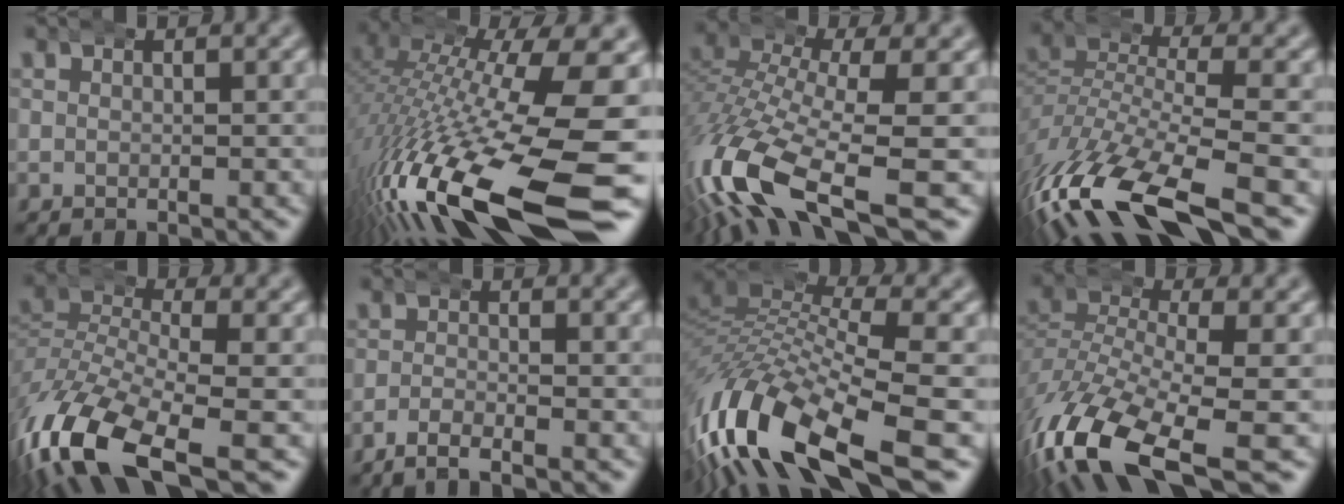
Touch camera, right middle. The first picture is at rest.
{"total": 16.3, "force": [-5.9, 6.5, 13.7], "torque": [-0.245, -0.050, -0.059]}
{"total": 10.3, "force": [-4.5, 5.1, 7.7], "torque": [-0.196, -0.046, -0.055]}
{"total": 9.5, "force": [-4.3, 3.8, 7.5], "torque": [-0.174, -0.034, -0.054]}
{"total": 10.1, "force": [-5.2, 5.2, 6.9], "torque": [-0.178, -0.047, -0.064]}
{"total": 2.1, "force": [-1.9, 0.2, 1.0], "torque": [-0.020, 0.000, -0.036]}
{"total": 11.7, "force": [-4.1, 6.5, 8.8], "torque": [-0.205, -0.036, -0.054]}
{"total": 9.2, "force": [-4.7, 4.3, 6.7], "torque": [-0.159, -0.040, -0.059]}